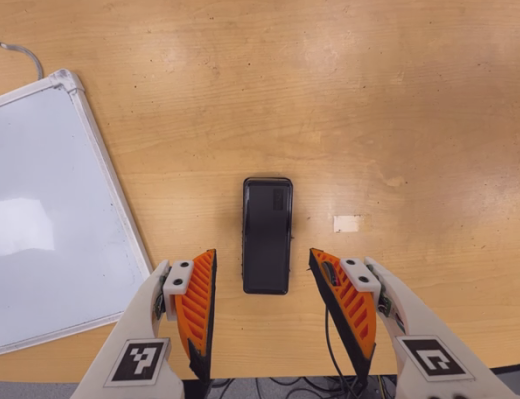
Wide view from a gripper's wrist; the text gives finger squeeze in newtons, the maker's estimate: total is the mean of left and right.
{"total": 0.0}